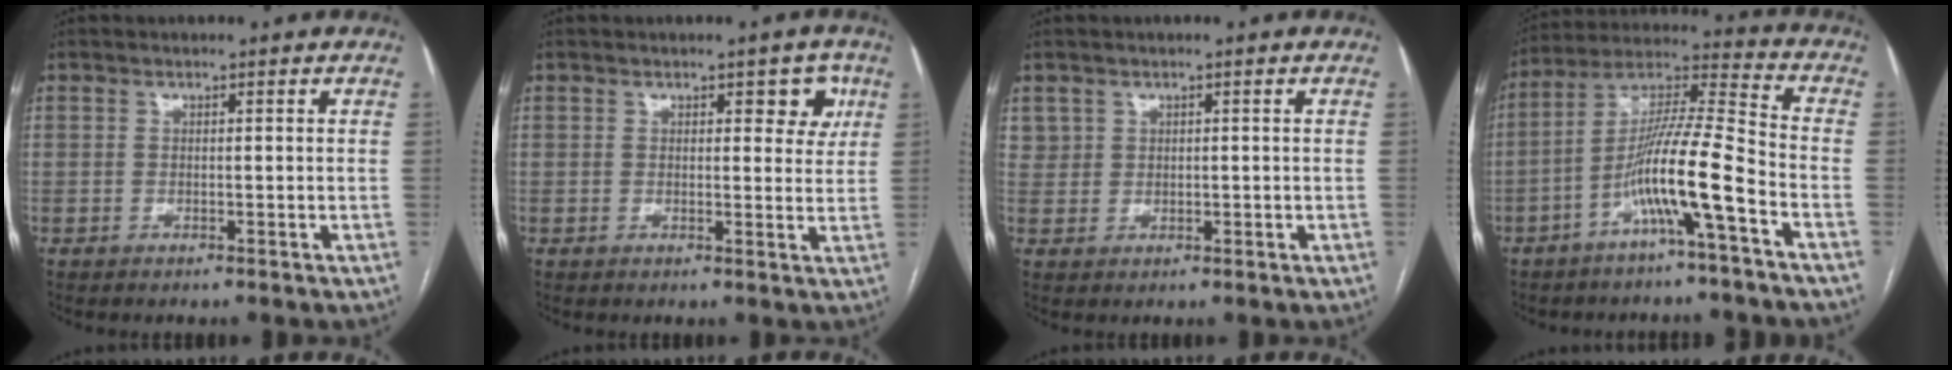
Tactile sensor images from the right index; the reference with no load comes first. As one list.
[{"total": 4.2, "force": [1.9, 2.2, 3.1], "torque": [-0.022, 0.005, 0.017]}, {"total": 2.1, "force": [1.0, 1.9, 0.0], "torque": [0.011, 0.007, 0.015]}, {"total": 12.3, "force": [-5.4, -0.4, 11.0], "torque": [-0.211, 0.013, -0.102]}]